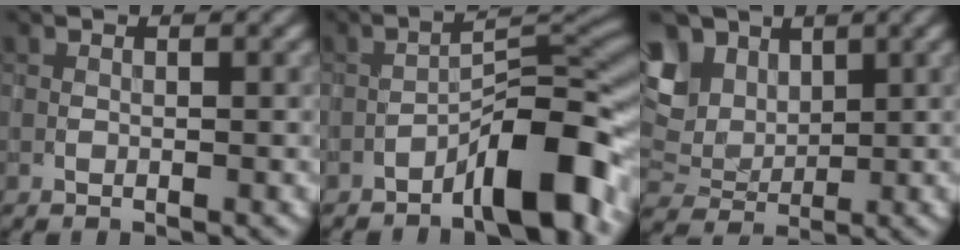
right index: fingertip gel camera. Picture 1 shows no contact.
{"total": 7.5, "force": [-4.4, 1.9, 5.7], "torque": [-0.077, 0.027, -0.075]}
{"total": 7.5, "force": [3.3, 5.4, 4.1], "torque": [-0.108, 0.021, 0.050]}